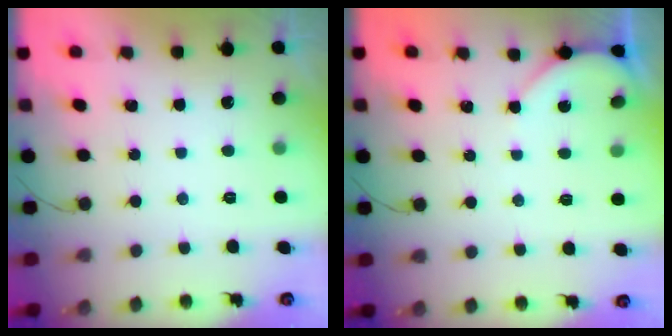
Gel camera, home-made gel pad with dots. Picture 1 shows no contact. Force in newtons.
{"total": 2.1, "press": 2.1, "slide": 0.3}